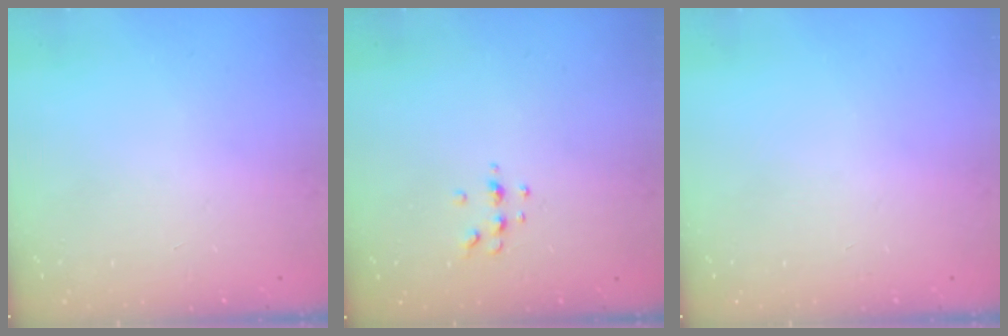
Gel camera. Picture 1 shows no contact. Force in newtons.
{"total": 5.2, "press": 5.0, "slide": 1.1}
{"total": 0.0}